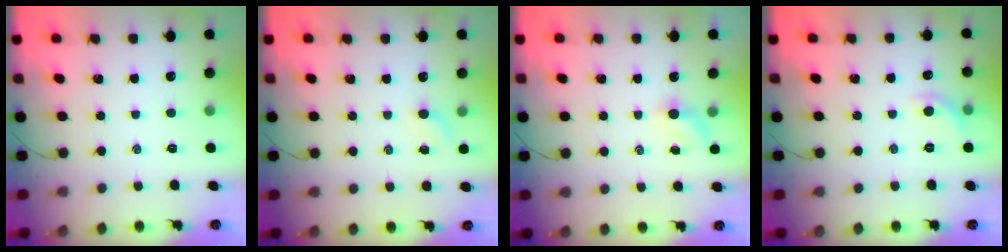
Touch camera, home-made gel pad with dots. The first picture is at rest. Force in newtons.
{"total": 2.4, "press": 2.3, "slide": 0.8}
{"total": 2.4, "press": 2.3, "slide": 0.7}
{"total": 5.6, "press": 5.4, "slide": 1.4}